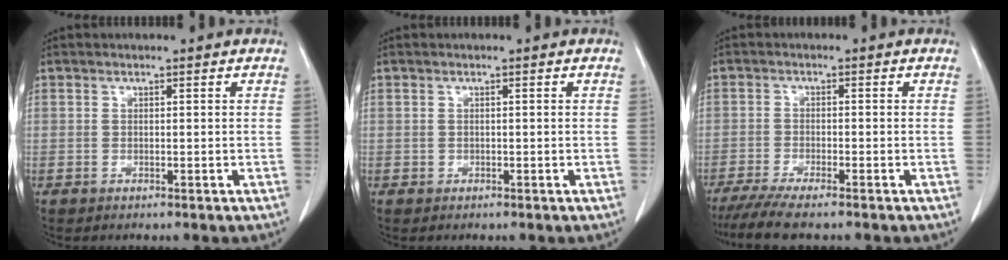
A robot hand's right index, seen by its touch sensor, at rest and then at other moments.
{"total": 0.0}
{"total": 6.5, "force": [-5.3, 0.1, 3.7], "torque": [-0.057, -0.016, -0.089]}